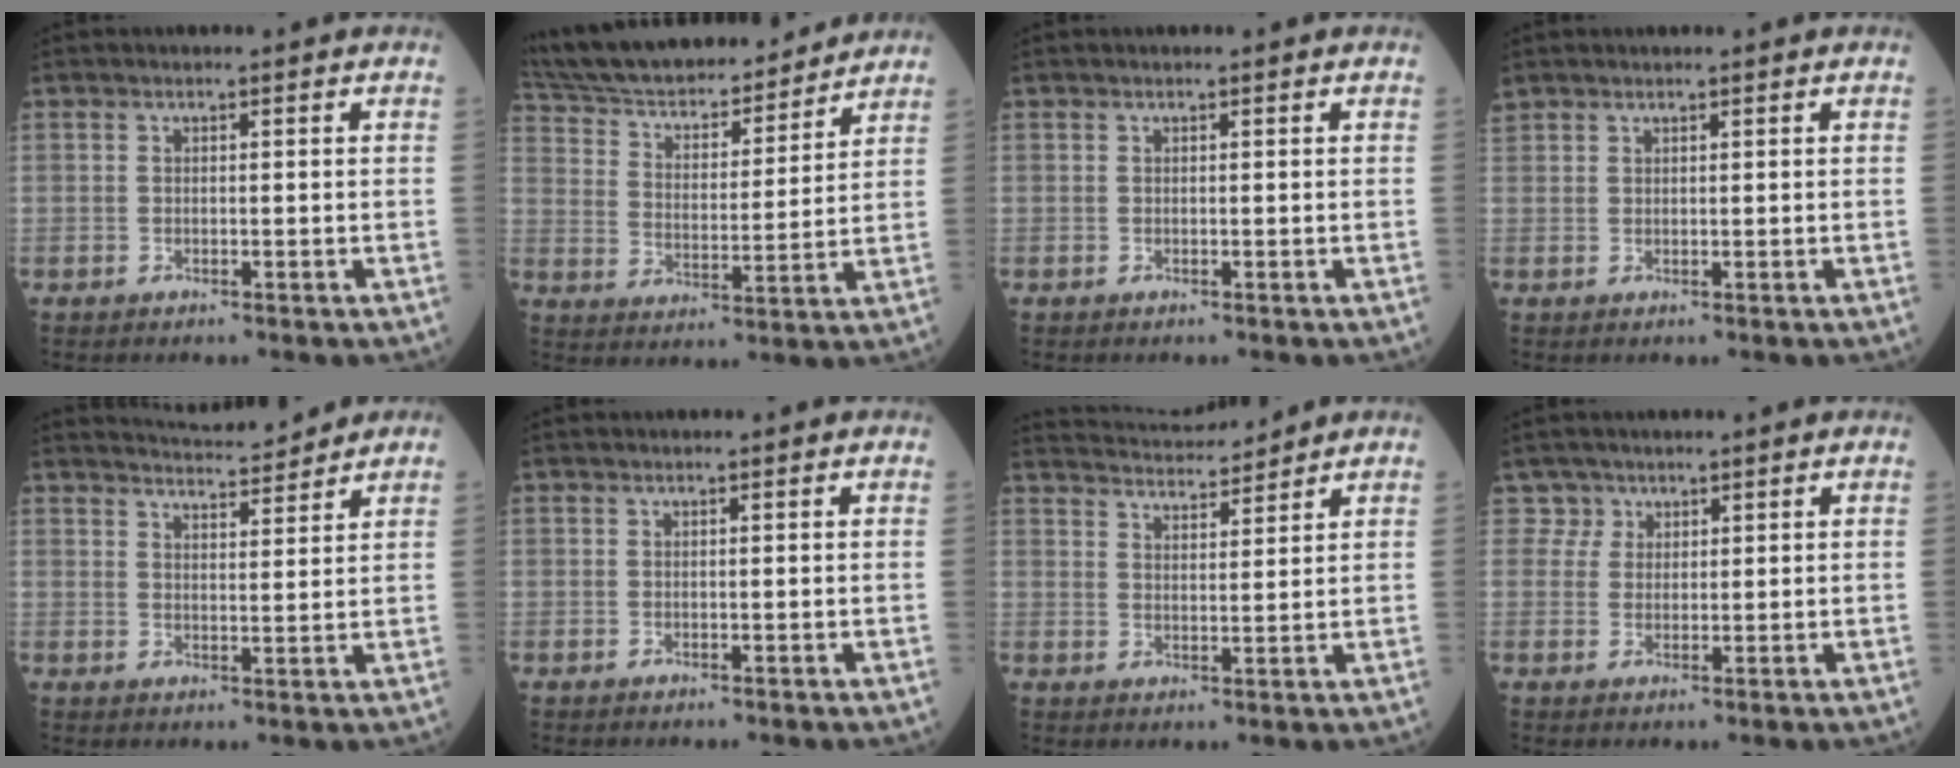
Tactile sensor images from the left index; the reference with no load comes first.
{"total": 23.4, "force": [21.1, 5.4, 8.6], "torque": [-0.163, 0.020, 0.323]}
{"total": 0.0}
{"total": 1.5, "force": [1.3, 0.7, 0.1], "torque": [-0.009, 0.015, 0.028]}
{"total": 7.2, "force": [7.1, 0.4, 1.4], "torque": [-0.027, 0.010, 0.105]}
{"total": 0.0}
{"total": 8.8, "force": [8.7, -0.1, 1.4], "torque": [-0.030, 0.018, 0.139]}
{"total": 2.2, "force": [1.5, 1.5, -0.6], "torque": [0.021, 0.008, 0.023]}